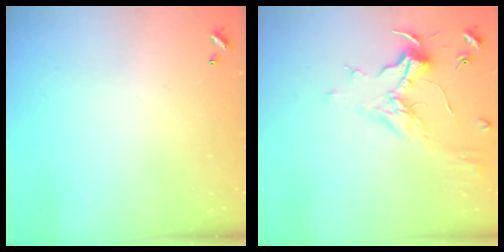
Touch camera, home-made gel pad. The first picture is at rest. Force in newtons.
{"total": 2.0, "press": 1.9, "slide": 0.7}